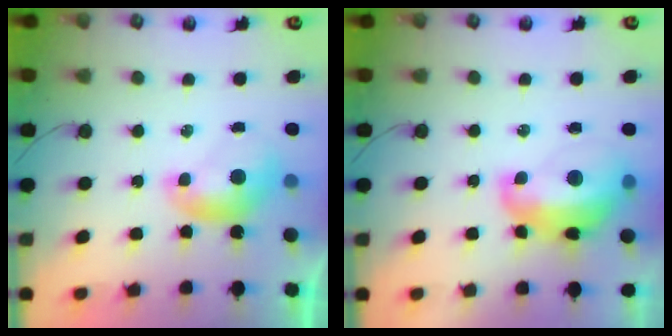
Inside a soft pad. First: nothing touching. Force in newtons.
{"total": 6.8, "press": 6.7, "slide": 1.2}